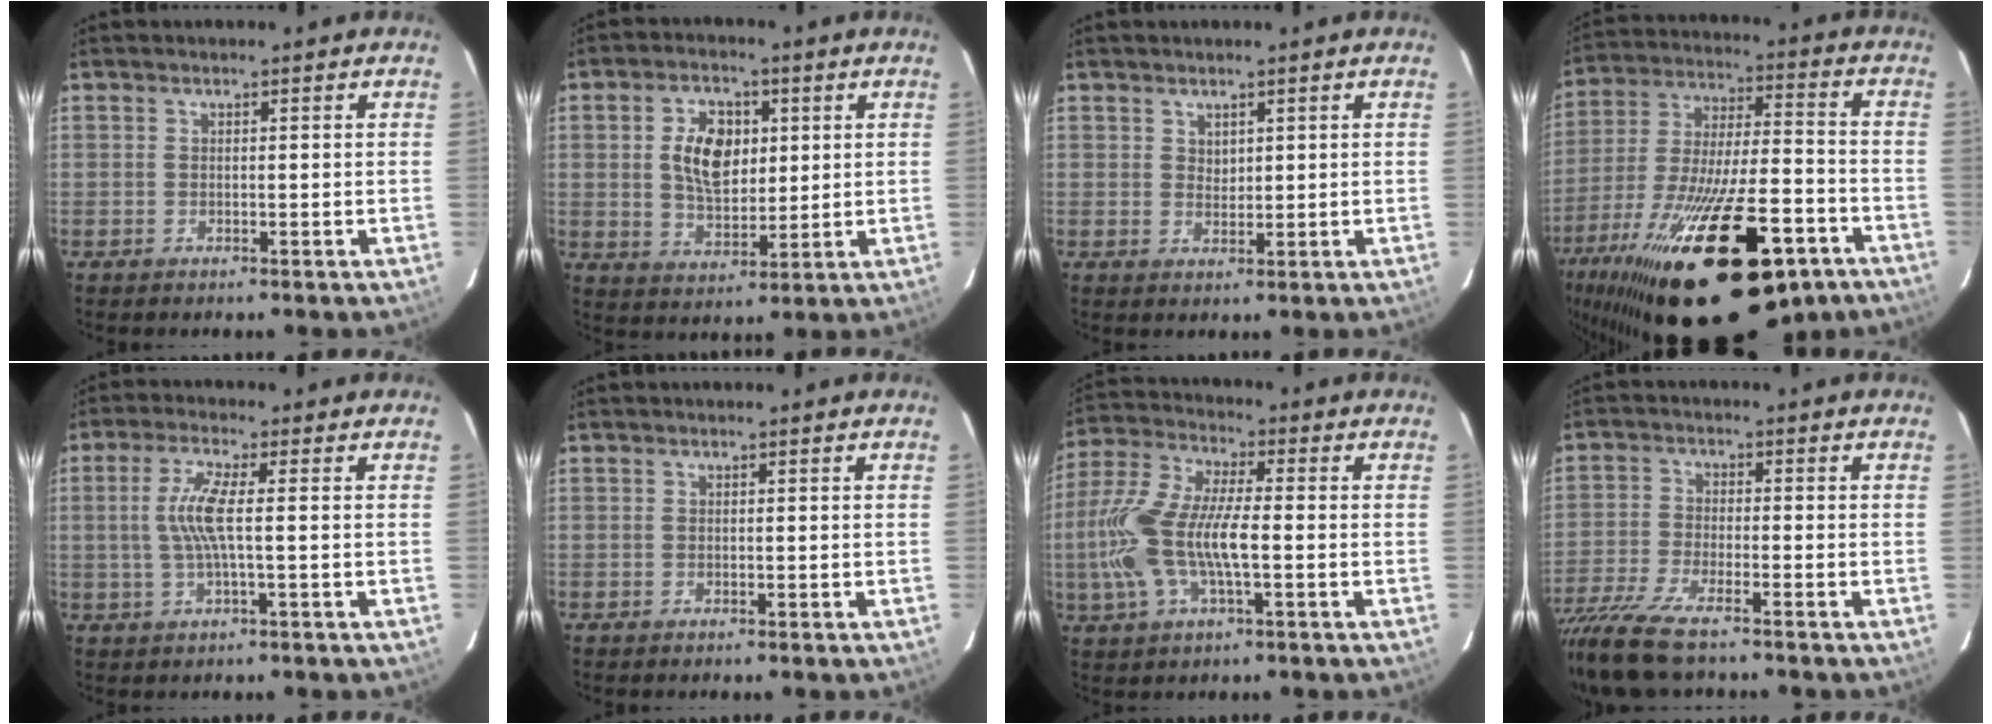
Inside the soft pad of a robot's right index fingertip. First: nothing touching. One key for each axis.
{"total": 9.5, "fx": 2.0, "fy": 5.8, "fz": 7.3, "tx": -0.134, "ty": 0.012, "tz": 0.042}
{"total": 1.7, "fx": 1.1, "fy": 1.2, "fz": 0.4, "tx": -0.004, "ty": 0.002, "tz": 0.022}
{"total": 34.5, "fx": -20.9, "fy": 12.2, "fz": 24.7, "tx": -0.461, "ty": -0.056, "tz": -0.315}
{"total": 6.2, "fx": 0.0, "fy": 0.3, "fz": 6.2, "tx": -0.129, "ty": 0.001, "tz": 0.003}
{"total": 0.0}
{"total": 15.1, "fx": -2.3, "fy": 4.9, "fz": 14.1, "tx": -0.301, "ty": 0.002, "tz": -0.048}
{"total": 12.0, "fx": -9.7, "fy": 2.0, "fz": 6.8, "tx": -0.160, "ty": -0.045, "tz": -0.182}